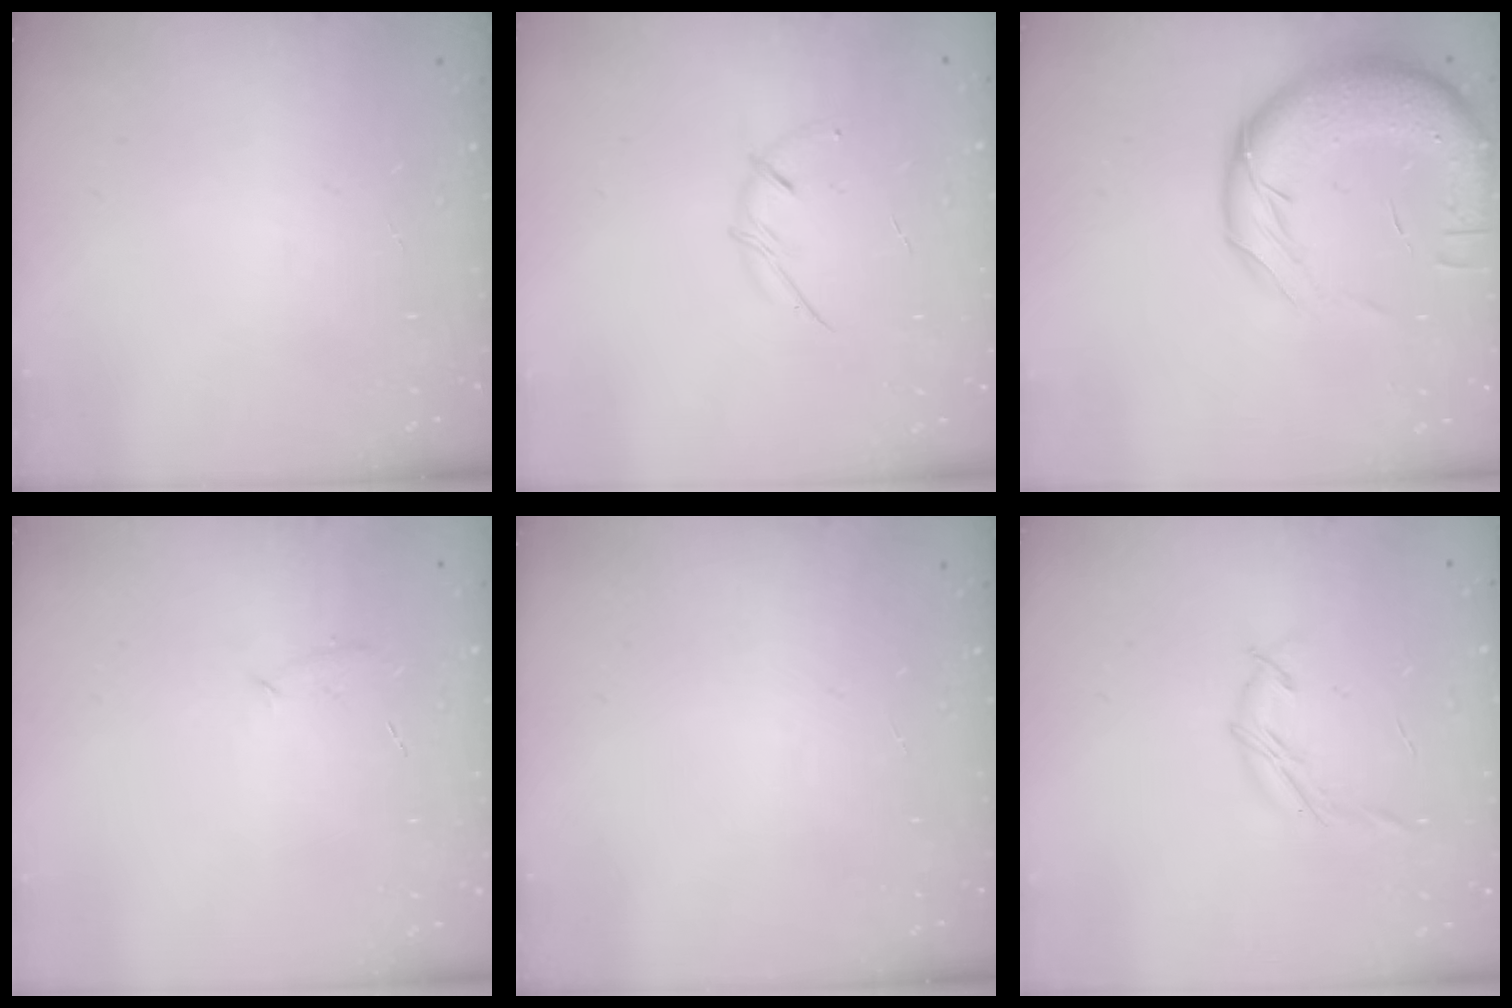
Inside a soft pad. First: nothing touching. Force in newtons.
{"total": 5.6, "press": 5.6, "slide": 0.7}
{"total": 16.4, "press": 15.9, "slide": 4.0}
{"total": 3.9, "press": 3.8, "slide": 1.0}
{"total": 0.0}
{"total": 6.6, "press": 6.5, "slide": 1.3}